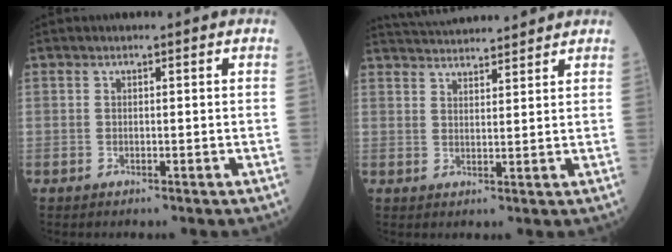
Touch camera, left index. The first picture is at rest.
{"total": 10.3, "force": [9.9, 0.8, 2.6], "torque": [-0.050, 0.027, 0.148]}